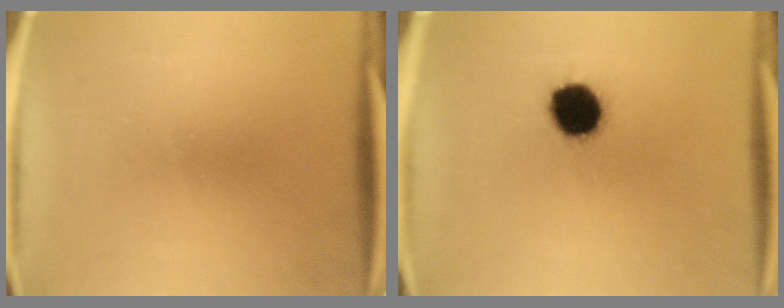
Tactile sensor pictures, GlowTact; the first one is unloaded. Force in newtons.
{"total": 11.7}